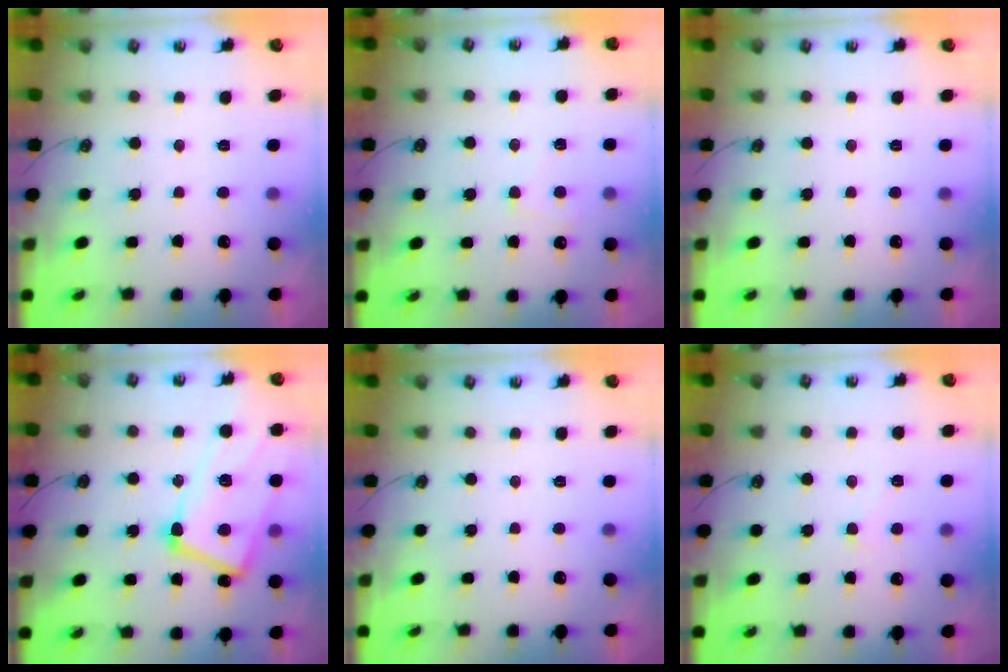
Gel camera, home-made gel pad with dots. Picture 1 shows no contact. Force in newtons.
{"total": 1.3, "press": 1.1, "slide": 0.6}
{"total": 0.0}
{"total": 9.0, "press": 8.9, "slide": 1.7}
{"total": 0.0}
{"total": 1.8, "press": 1.7, "slide": 0.5}